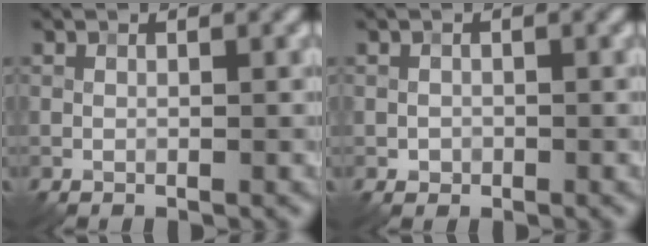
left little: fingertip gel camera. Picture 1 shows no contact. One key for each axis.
{"total": 0.7, "fx": -0.3, "fy": 0.7, "fz": 0.1, "tx": 0.004, "ty": -0.002, "tz": -0.006}